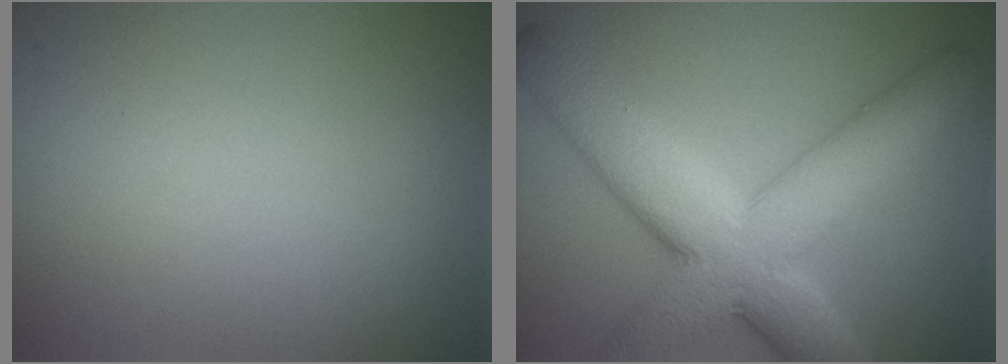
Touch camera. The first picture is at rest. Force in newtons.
{"total": 10.2, "press": 10.2, "slide": 0.7}